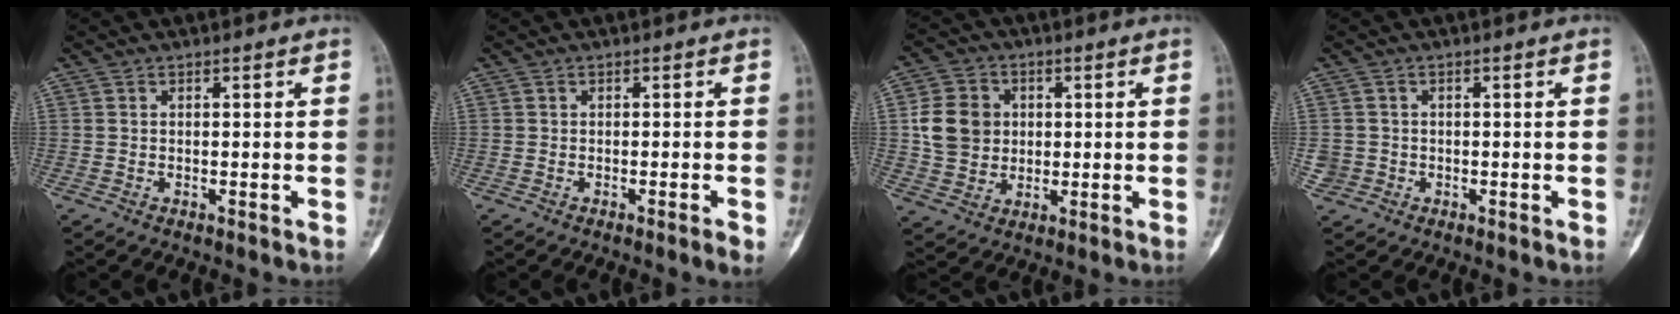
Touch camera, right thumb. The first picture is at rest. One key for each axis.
{"total": 1.7, "fx": -0.9, "fy": -0.1, "fz": 1.5, "tx": -0.022, "ty": -0.005, "tz": -0.013}
{"total": 9.9, "fx": 1.1, "fy": 8.6, "fz": 4.6, "tx": -0.059, "ty": 0.004, "tz": 0.021}
{"total": 2.2, "fx": -0.6, "fy": 2.1, "fz": 0.1, "tx": 0.014, "ty": 0.008, "tz": -0.012}